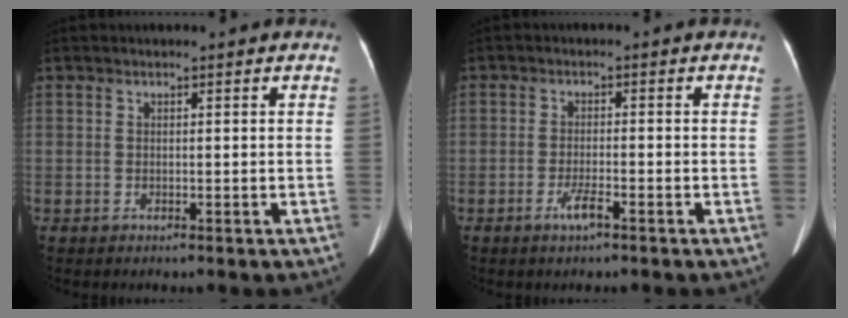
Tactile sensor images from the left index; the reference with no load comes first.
{"total": 2.7, "force": [-1.8, 0.2, 2.0], "torque": [-0.041, -0.006, -0.035]}